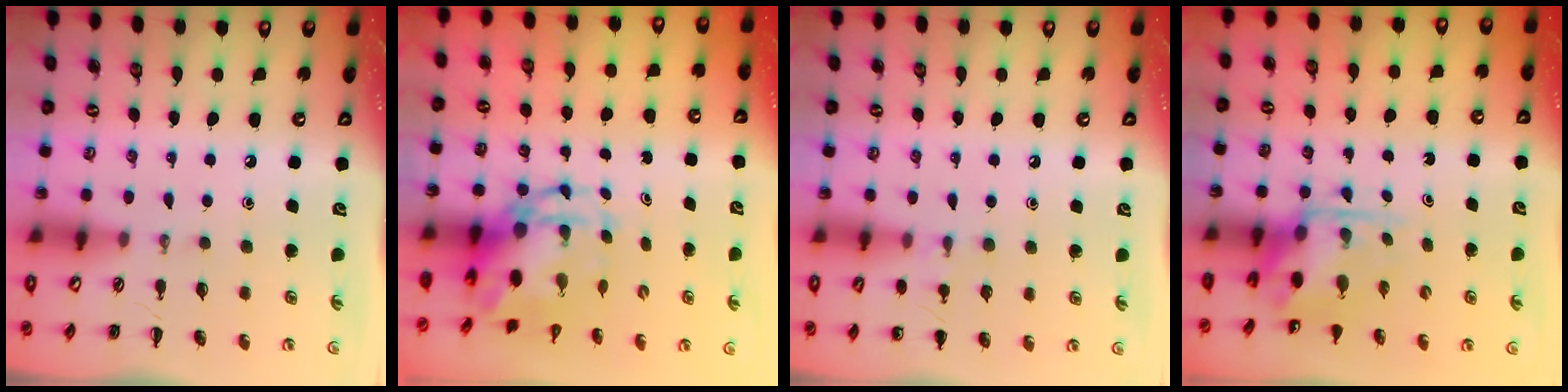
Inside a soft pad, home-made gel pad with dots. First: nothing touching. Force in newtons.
{"total": 6.6, "press": 6.4, "slide": 1.7}
{"total": 6.4, "press": 6.1, "slide": 2.1}
{"total": 4.5, "press": 4.4, "slide": 1.0}